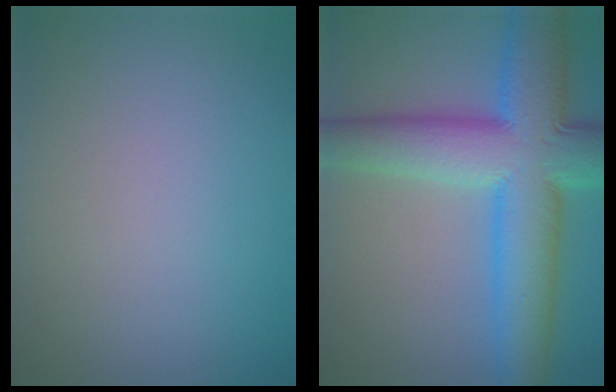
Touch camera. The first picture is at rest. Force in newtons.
{"total": 11.5, "press": 11.5, "slide": 0.4}